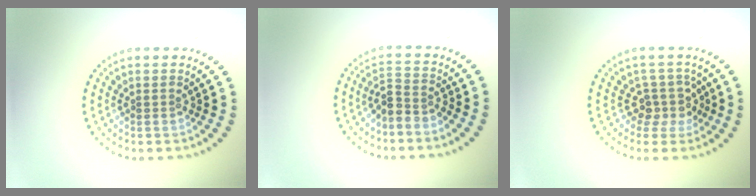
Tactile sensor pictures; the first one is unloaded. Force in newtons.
{"total": 2.4, "press": 1.9, "slide": 1.5}
{"total": 2.4, "press": 1.8, "slide": 1.5}